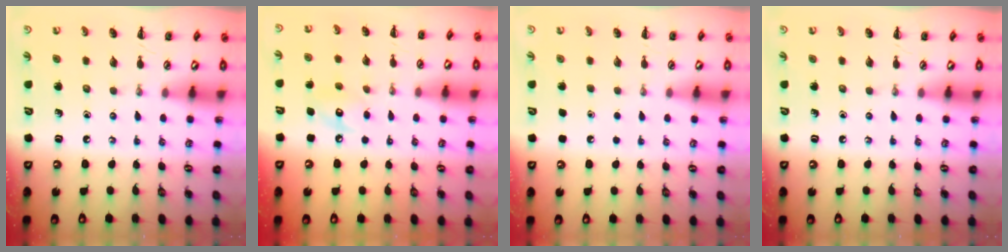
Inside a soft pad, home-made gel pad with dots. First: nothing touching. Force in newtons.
{"total": 7.0, "press": 7.0, "slide": 0.8}
{"total": 1.7, "press": 1.7, "slide": 0.1}
{"total": 0.0}